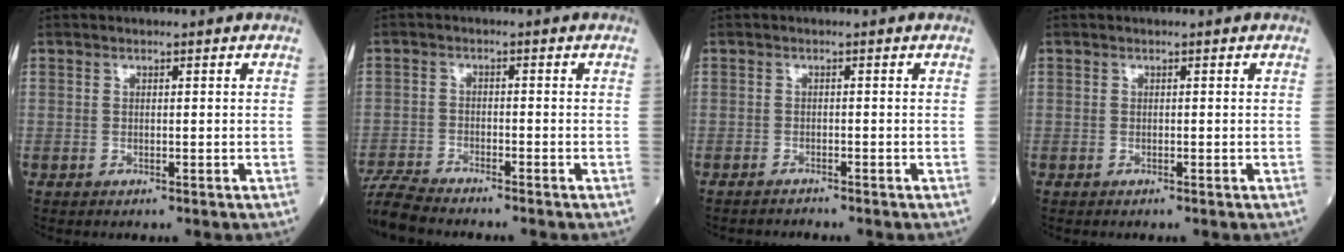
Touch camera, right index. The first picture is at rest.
{"total": 6.2, "force": [-6.0, -0.1, 1.7], "torque": [-0.031, -0.020, -0.110]}
{"total": 0.9, "force": [-0.9, 0.0, -0.2], "torque": [-0.002, -0.005, -0.016]}
{"total": 0.0}